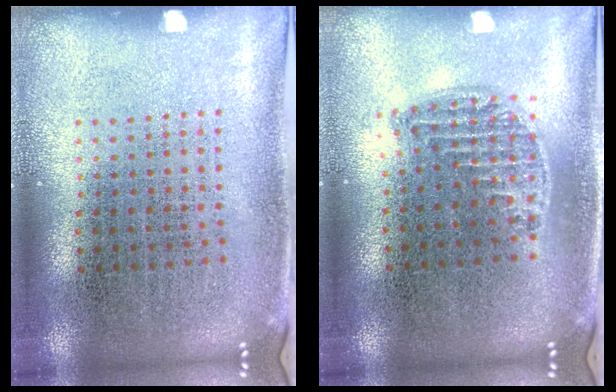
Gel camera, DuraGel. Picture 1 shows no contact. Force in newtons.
{"total": 1.2, "press": 1.1, "slide": 0.5}